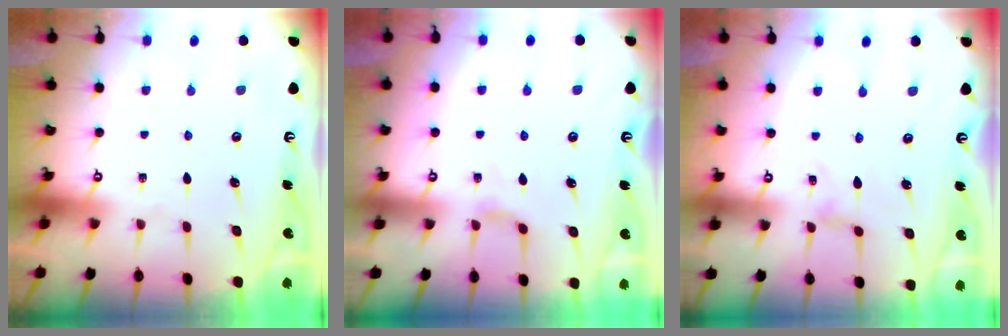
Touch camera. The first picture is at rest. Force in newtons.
{"total": 2.9, "press": 2.9, "slide": 0.5}
{"total": 0.0}